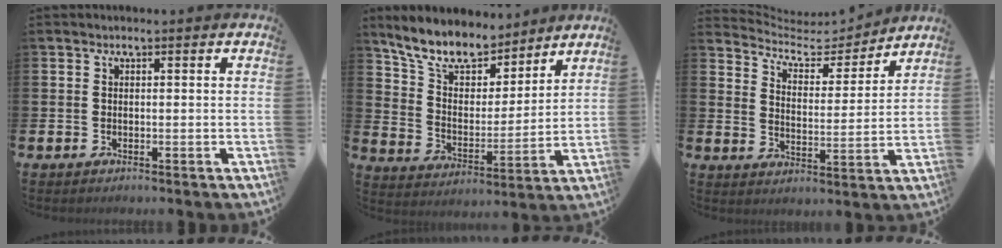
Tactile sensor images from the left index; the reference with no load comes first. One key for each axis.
{"total": 10.4, "fx": 9.2, "fy": 3.7, "fz": 3.1, "tx": -0.107, "ty": -0.056, "tz": 0.167}
{"total": 5.3, "fx": 4.7, "fy": 2.1, "fz": 1.1, "tx": -0.043, "ty": -0.045, "tz": 0.073}